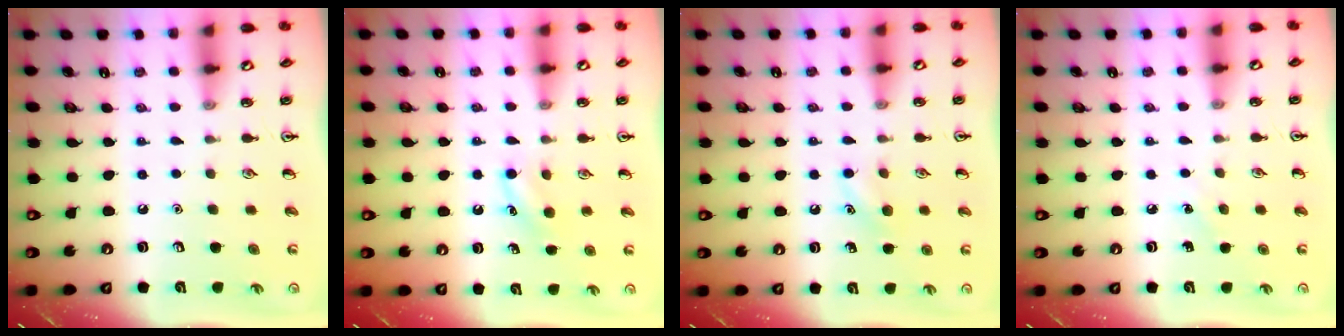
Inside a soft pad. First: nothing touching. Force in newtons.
{"total": 4.7, "press": 4.5, "slide": 1.4}
{"total": 6.4, "press": 6.1, "slide": 1.8}
{"total": 3.9, "press": 3.7, "slide": 1.4}